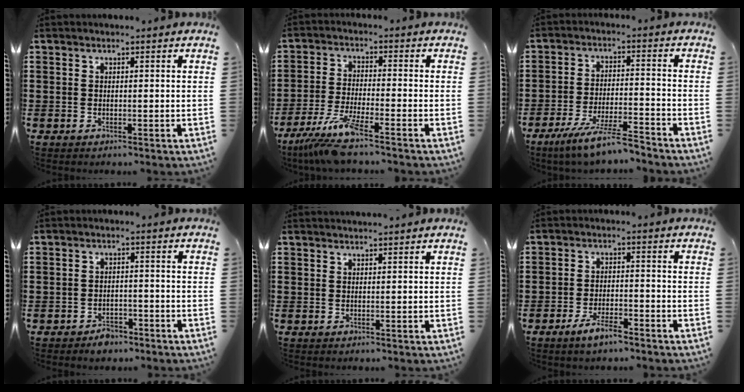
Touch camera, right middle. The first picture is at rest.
{"total": 7.2, "force": [-5.4, 0.2, 4.7], "torque": [-0.114, -0.025, -0.105]}
{"total": 7.4, "force": [-6.4, 0.1, 3.9], "torque": [-0.085, -0.012, -0.122]}
{"total": 2.5, "force": [-2.1, 1.2, 0.4], "torque": [-0.013, 0.003, -0.045]}
{"total": 0.9, "force": [0.9, -0.1, 0.0], "torque": [-0.001, -0.001, 0.018]}
{"total": 4.3, "force": [-3.0, 1.1, 2.9], "torque": [-0.061, 0.003, -0.059]}